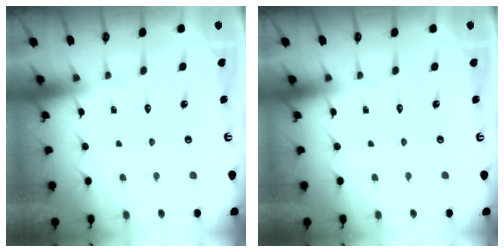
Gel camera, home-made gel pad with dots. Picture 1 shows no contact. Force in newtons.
{"total": 0.0}